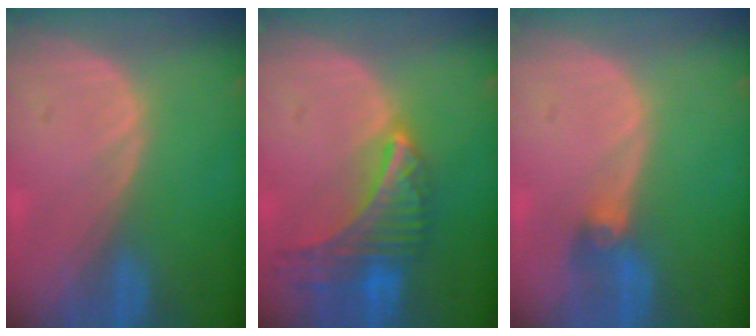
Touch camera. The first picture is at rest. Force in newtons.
{"total": 9.0, "press": 7.9, "slide": 4.3}
{"total": 3.0, "press": 2.6, "slide": 1.4}